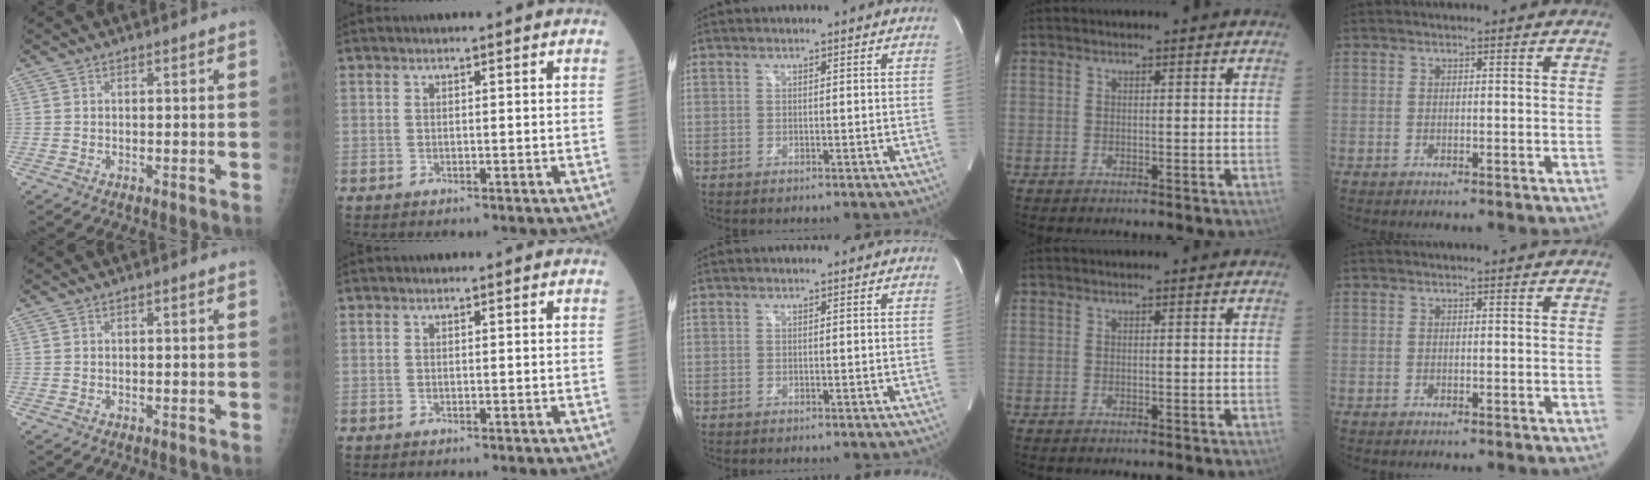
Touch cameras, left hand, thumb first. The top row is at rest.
{}